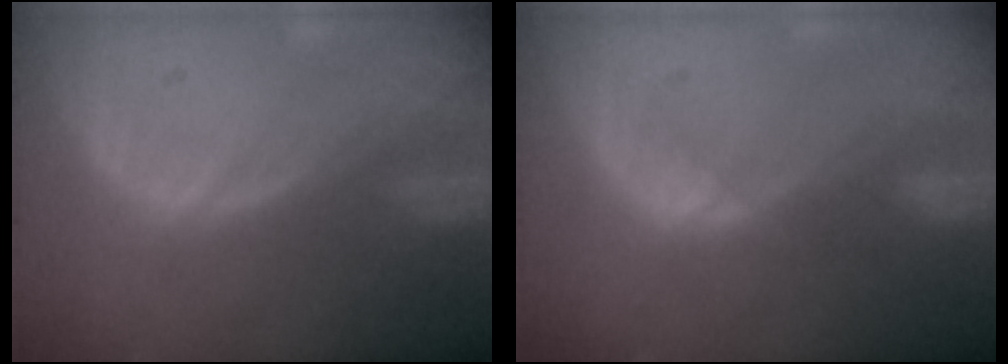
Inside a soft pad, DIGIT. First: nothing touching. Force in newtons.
{"total": 2.4, "press": 2.3, "slide": 0.5}